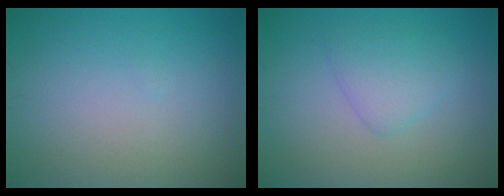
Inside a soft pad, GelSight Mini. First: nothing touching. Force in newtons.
{"total": 2.5, "press": 2.5, "slide": 0.1}